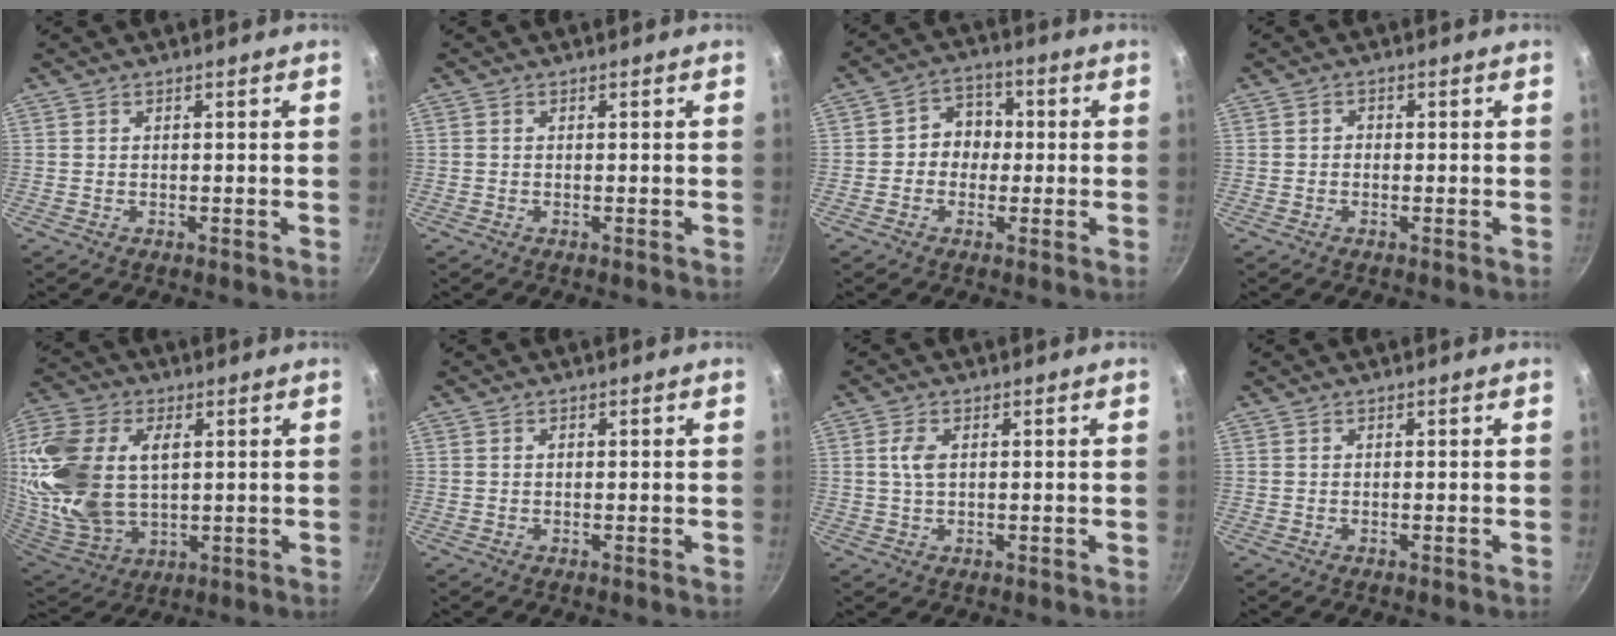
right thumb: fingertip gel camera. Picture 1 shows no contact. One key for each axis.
{"total": 0.0}
{"total": 6.7, "fx": -0.2, "fy": 5.8, "fz": 3.2, "tx": -0.007, "ty": 0.018, "tz": -0.015}
{"total": 1.2, "fx": -0.3, "fy": 1.1, "fz": 0.5, "tx": -0.007, "ty": 0.005, "tz": -0.007}
{"total": 23.9, "fx": 4.5, "fy": 15.4, "fz": 17.8, "tx": -0.376, "ty": -0.015, "tz": 0.089}
{"total": 0.7, "fx": 0.1, "fy": 0.5, "fz": 0.4, "tx": -0.004, "ty": 0.004, "tz": 0.002}
{"total": 3.4, "fx": 0.6, "fy": 1.9, "fz": 2.7, "tx": -0.052, "ty": 0.003, "tz": 0.011}
{"total": 0.0}